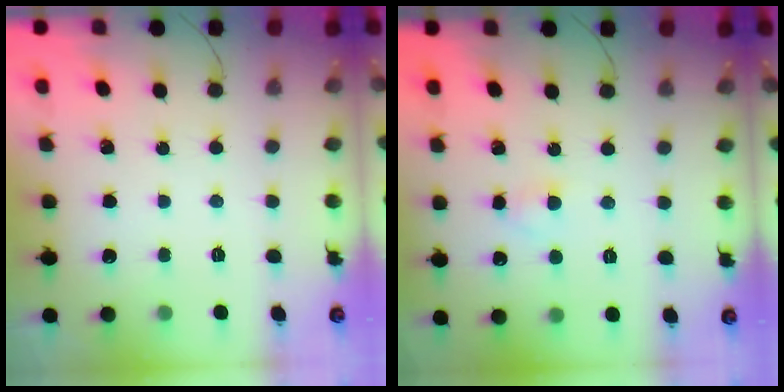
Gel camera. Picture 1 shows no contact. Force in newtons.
{"total": 2.5, "press": 2.3, "slide": 1.1}